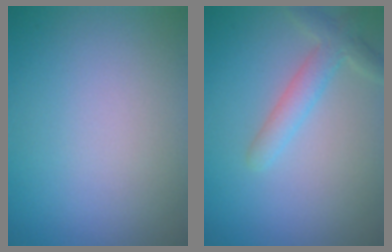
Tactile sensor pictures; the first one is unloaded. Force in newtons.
{"total": 2.8, "press": 2.8, "slide": 0.2}